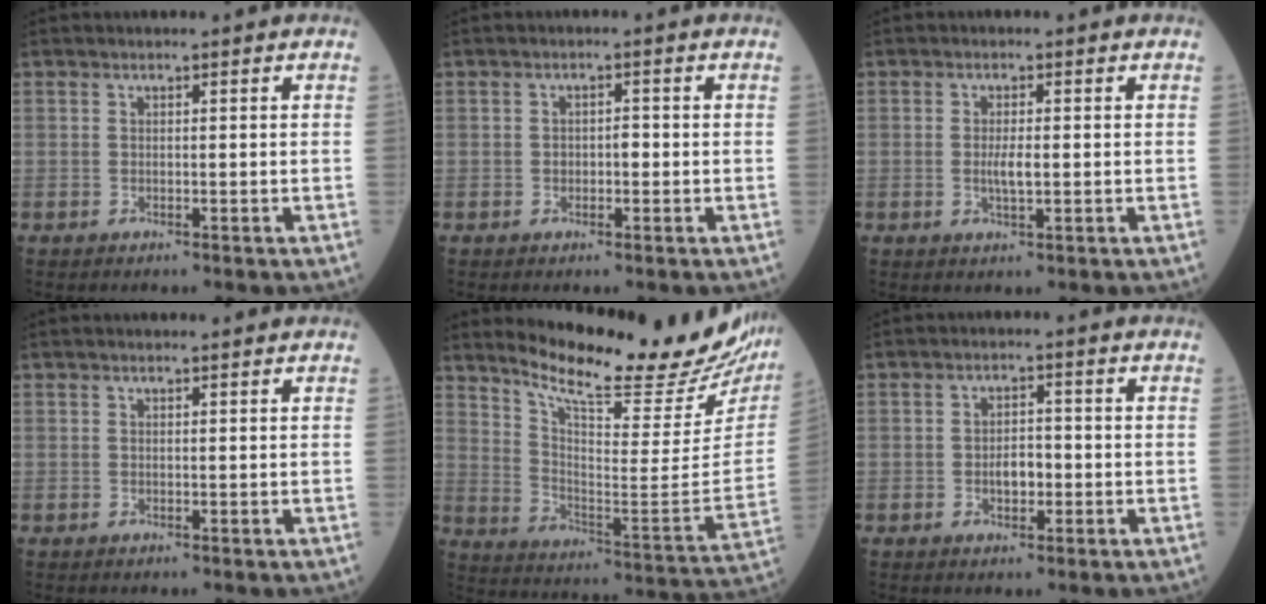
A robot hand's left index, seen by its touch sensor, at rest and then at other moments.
{"total": 1.7, "force": [-0.3, 1.0, 1.4], "torque": [-0.018, 0.005, -0.005]}
{"total": 2.6, "force": [-0.2, 0.6, 2.5], "torque": [-0.052, -0.002, -0.002]}
{"total": 0.9, "force": [0.9, 0.0, 0.3], "torque": [-0.006, 0.007, 0.016]}
{"total": 24.6, "force": [21.8, 2.6, 11.1], "torque": [-0.184, -0.088, 0.299]}
{"total": 3.1, "force": [-0.8, 1.7, 2.5], "torque": [-0.042, 0.005, -0.011]}